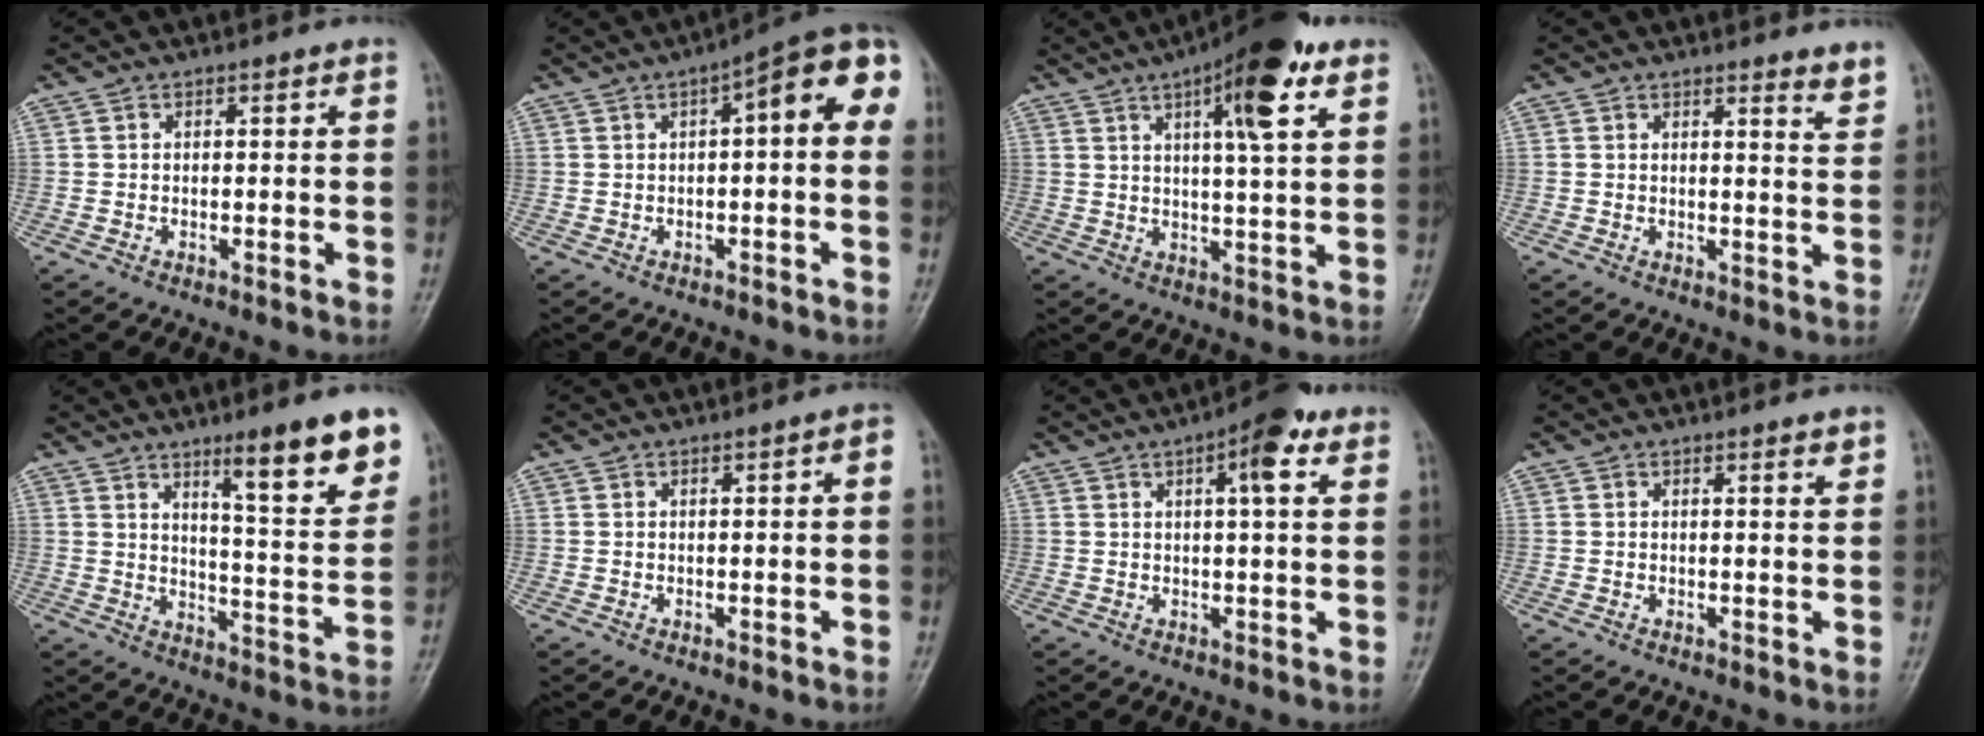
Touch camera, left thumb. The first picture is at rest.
{"total": 10.3, "force": [2.1, 3.4, 9.5], "torque": [-0.112, 0.036, 0.016]}
{"total": 13.3, "force": [6.6, 3.0, 11.2], "torque": [-0.152, -0.014, 0.094]}
{"total": 3.0, "force": [2.7, 0.3, 1.3], "torque": [-0.013, -0.028, 0.027]}
{"total": 14.4, "force": [8.9, 2.2, 11.1], "torque": [-0.135, -0.057, 0.135]}
{"total": 1.3, "force": [0.2, 0.2, 1.3], "torque": [-0.017, 0.003, 0.001]}
{"total": 7.0, "force": [3.2, 2.0, 5.9], "torque": [-0.074, 0.001, 0.040]}
{"total": 1.4, "force": [1.0, 0.1, 1.0], "torque": [-0.011, -0.006, 0.013]}